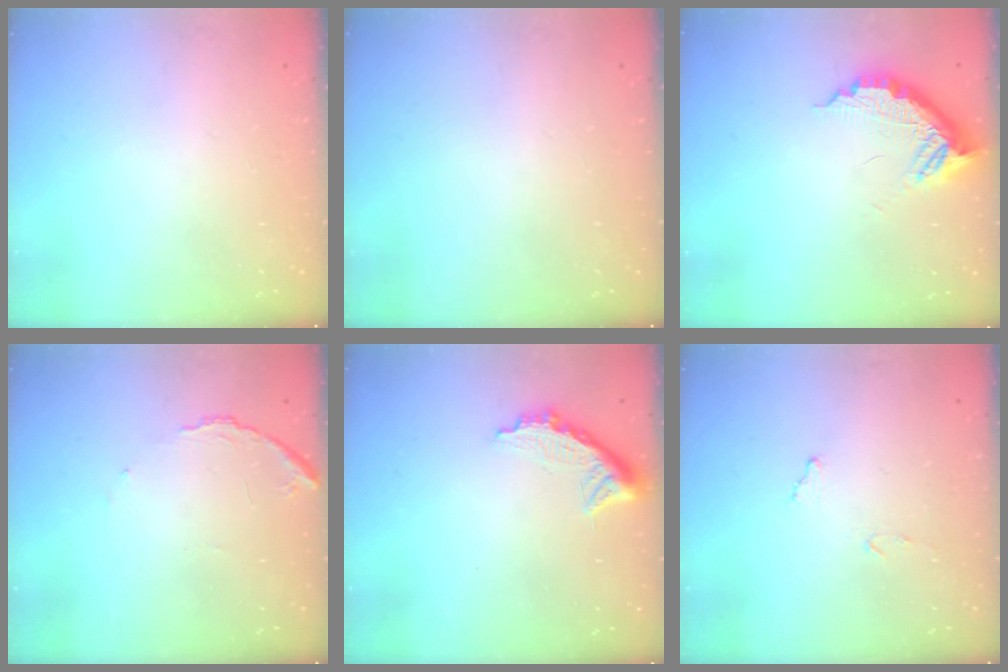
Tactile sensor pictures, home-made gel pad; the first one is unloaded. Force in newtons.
{"total": 0.0}
{"total": 11.4, "press": 11.4, "slide": 0.6}
{"total": 8.5, "press": 8.4, "slide": 0.7}
{"total": 9.5, "press": 9.5, "slide": 0.5}
{"total": 7.1, "press": 7.1, "slide": 0.4}